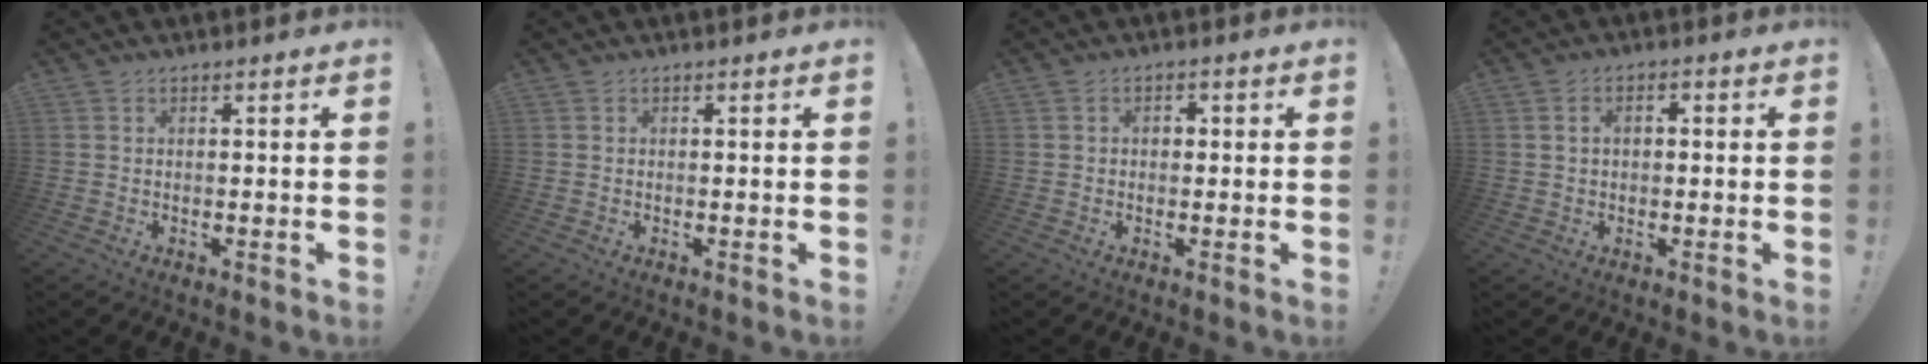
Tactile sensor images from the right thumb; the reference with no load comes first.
{"total": 0.0}
{"total": 1.4, "force": [-0.3, 1.1, 0.9], "torque": [-0.009, -0.001, -0.009]}
{"total": 2.5, "force": [-0.2, 1.7, 1.9], "torque": [-0.020, 0.003, -0.008]}